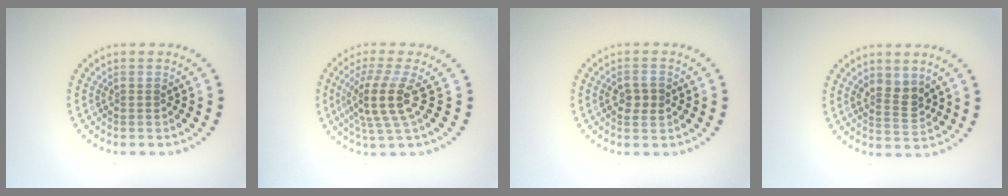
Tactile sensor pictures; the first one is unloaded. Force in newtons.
{"total": 4.1, "press": 2.9, "slide": 2.8}
{"total": 1.9, "press": 1.9, "slide": 0.2}
{"total": 2.6, "press": 2.4, "slide": 1.0}